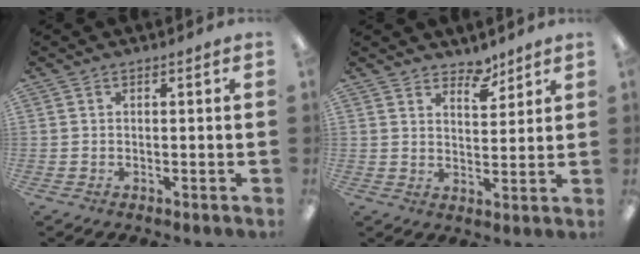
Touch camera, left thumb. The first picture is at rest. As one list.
[{"total": 5.3, "force": [4.8, 2.2, 1.0], "torque": [0.001, -0.035, 0.084]}]